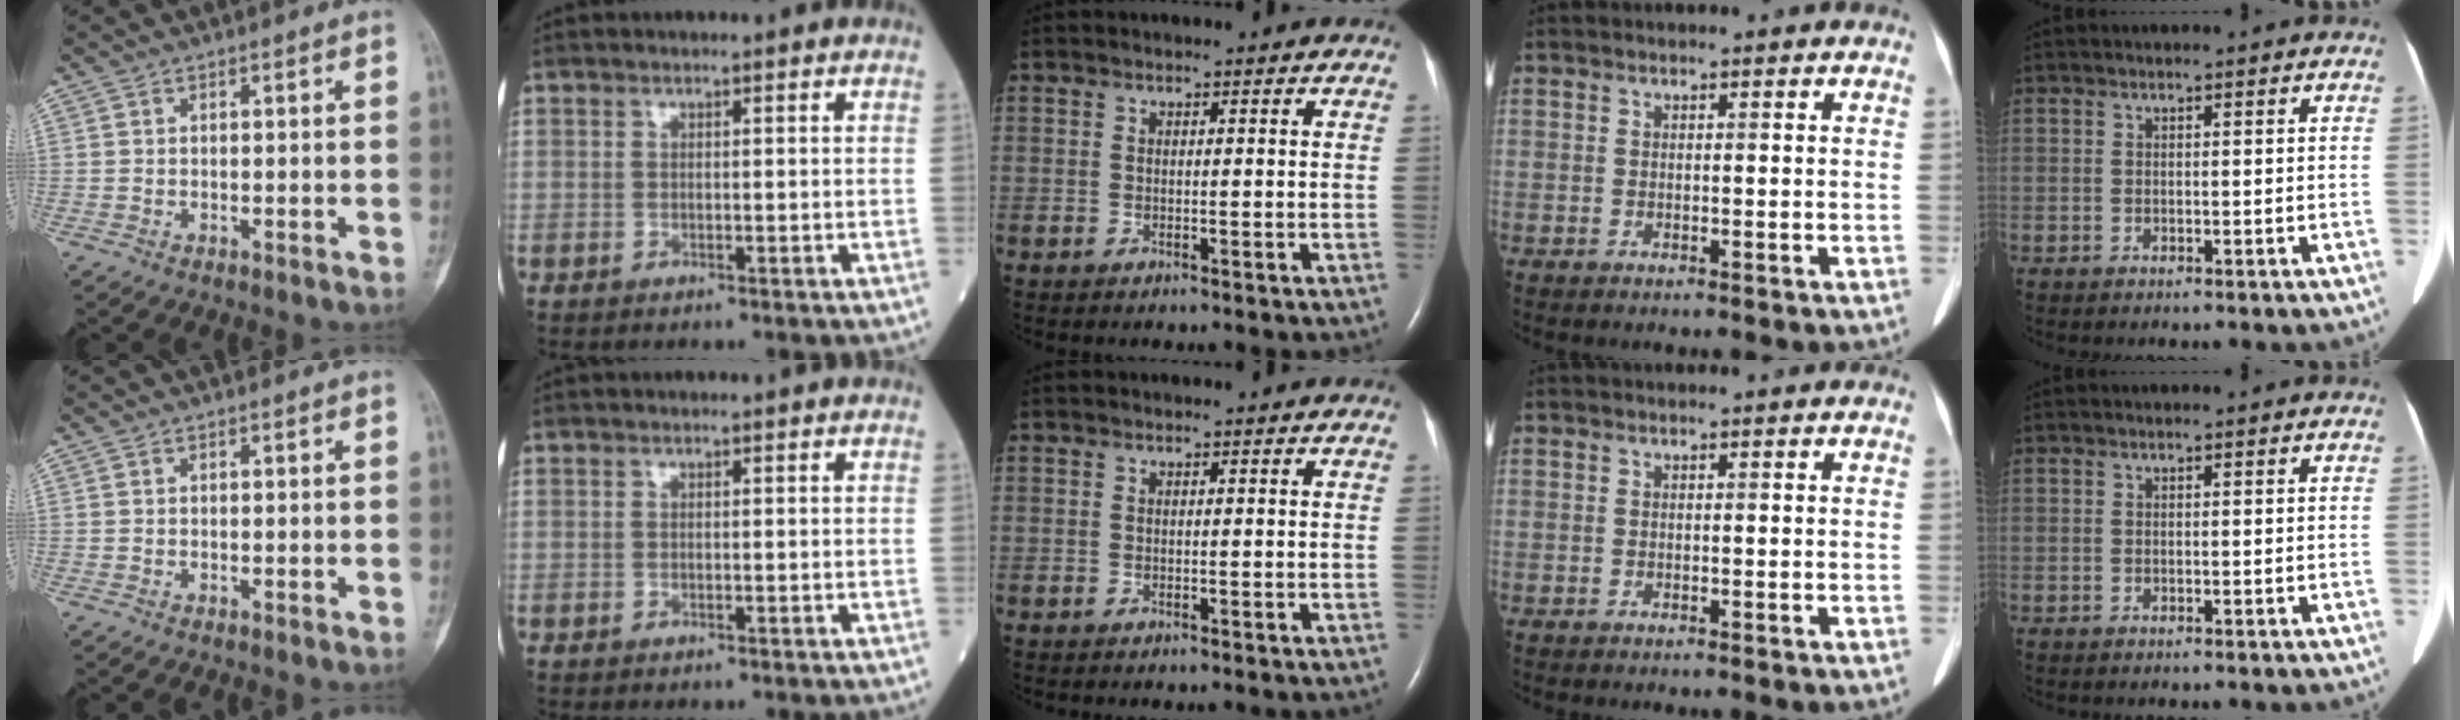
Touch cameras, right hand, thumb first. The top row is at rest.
{}